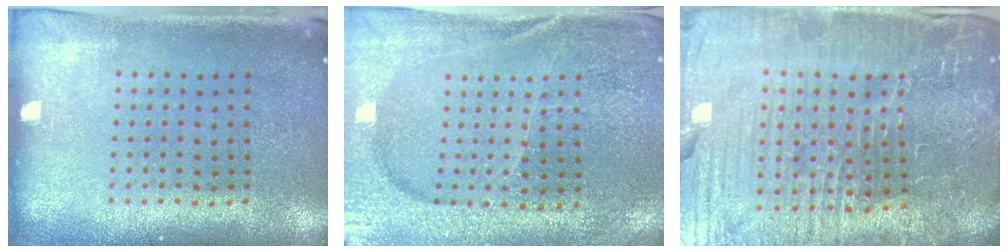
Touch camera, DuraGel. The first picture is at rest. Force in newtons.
{"total": 3.0, "press": 3.0, "slide": 0.3}
{"total": 7.1, "press": 6.5, "slide": 3.0}